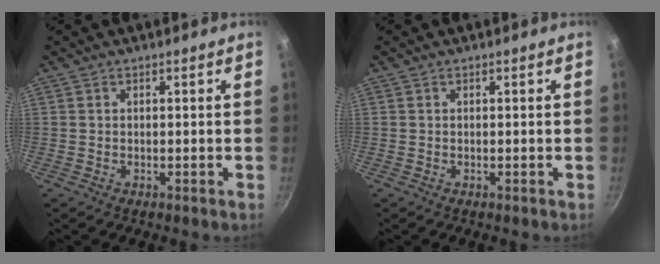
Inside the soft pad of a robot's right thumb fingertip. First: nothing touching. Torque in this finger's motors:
{"motor_torque": [-0.09, -0.09, 0.06, -0.06, 0.00]}